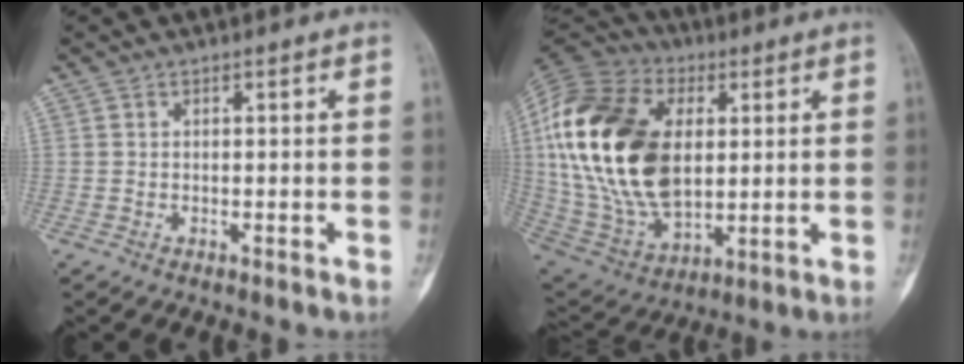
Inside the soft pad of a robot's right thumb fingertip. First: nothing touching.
{"total": 29.0, "force": [3.8, 17.8, 22.5], "torque": [-0.455, -0.016, 0.073]}